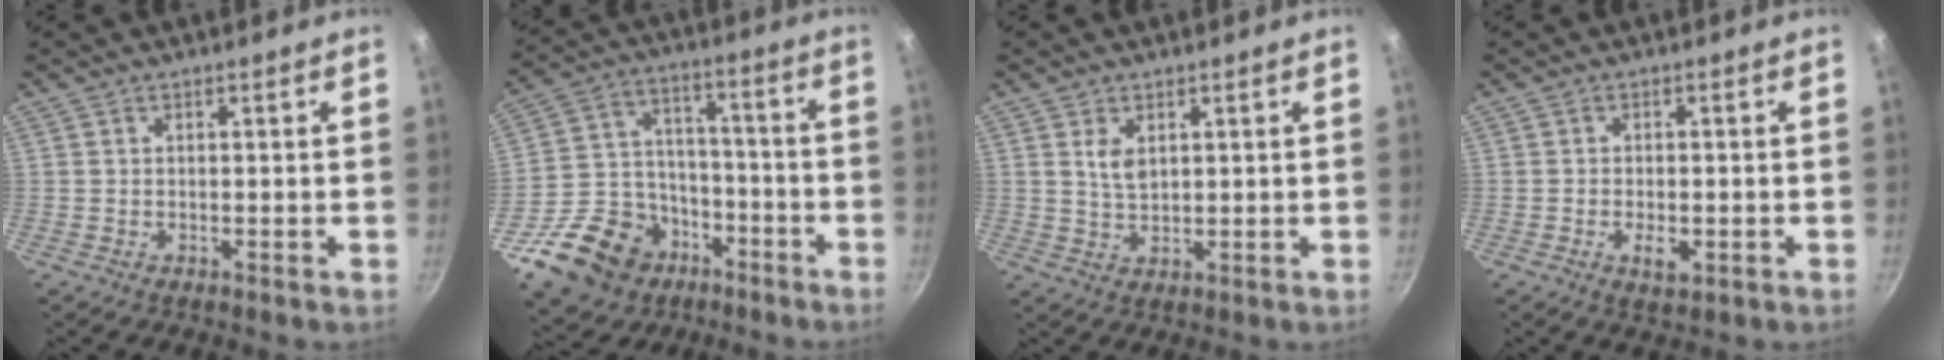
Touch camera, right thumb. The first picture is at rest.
{"total": 20.1, "force": [-10.7, 14.5, 8.9], "torque": [-0.130, 0.071, -0.172]}
{"total": 3.7, "force": [1.4, 2.2, 2.7], "torque": [-0.046, -0.012, 0.029]}
{"total": 3.6, "force": [-1.1, 1.8, 2.9], "torque": [-0.046, 0.003, -0.014]}